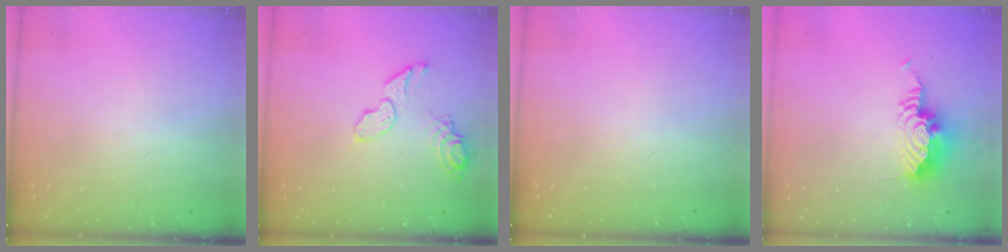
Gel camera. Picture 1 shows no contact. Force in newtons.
{"total": 8.6, "press": 8.6, "slide": 0.7}
{"total": 0.0}
{"total": 10.9, "press": 10.7, "slide": 2.3}